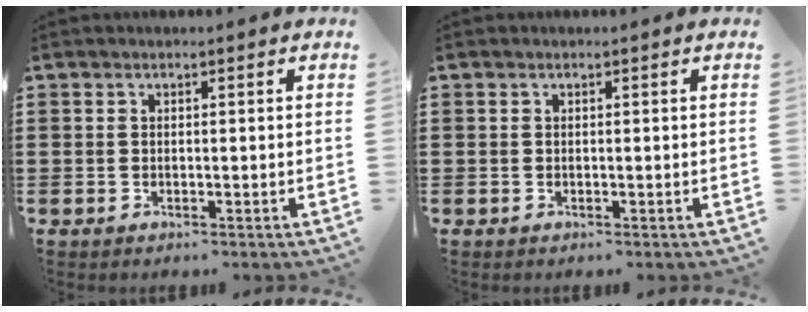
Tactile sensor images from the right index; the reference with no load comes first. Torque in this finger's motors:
{"motor_torque": [-0.12, 0.12, 0.00, 0.00]}